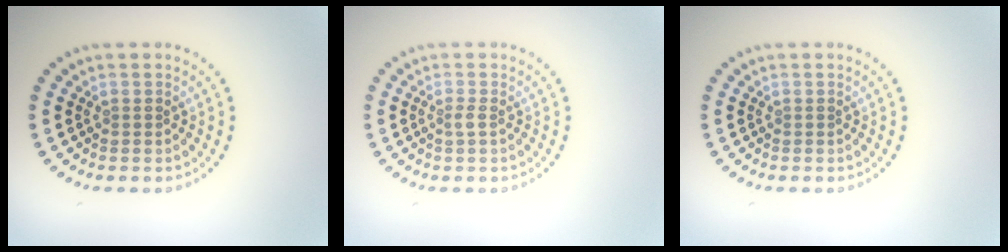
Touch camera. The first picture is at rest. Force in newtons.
{"total": 0.8, "press": 0.6, "slide": 0.6}
{"total": 0.0}